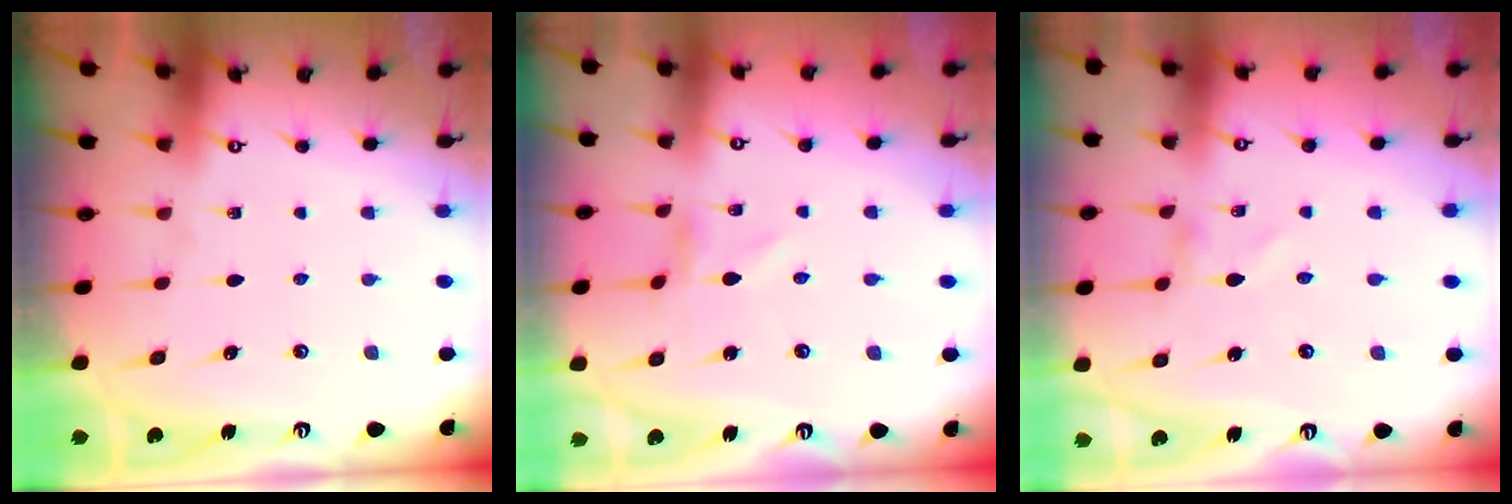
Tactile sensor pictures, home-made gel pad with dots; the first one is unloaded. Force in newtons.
{"total": 0.0}
{"total": 1.1, "press": 1.1, "slide": 0.1}